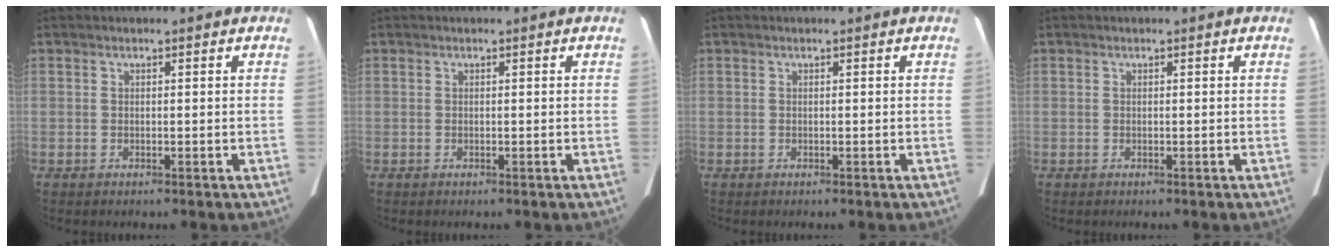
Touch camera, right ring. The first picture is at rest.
{"total": 0.0}
{"total": 0.0}
{"total": 0.0}